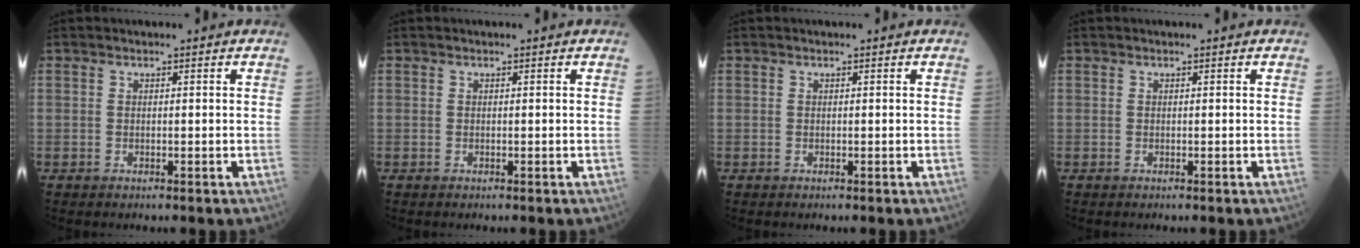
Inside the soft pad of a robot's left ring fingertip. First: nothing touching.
{"total": 0.0}
{"total": 0.0}
{"total": 0.0}